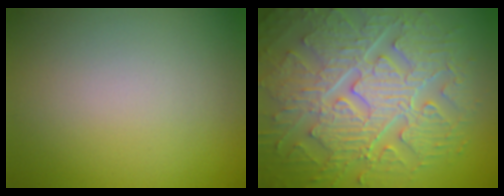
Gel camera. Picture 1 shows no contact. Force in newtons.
{"total": 9.4, "press": 6.9, "slide": 6.4}